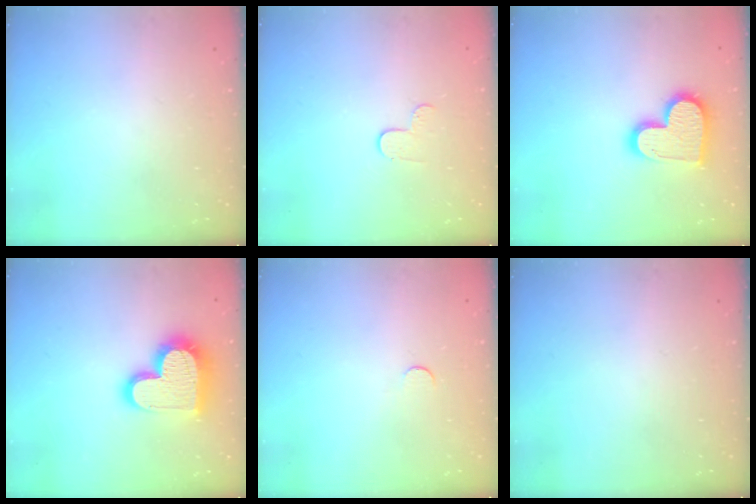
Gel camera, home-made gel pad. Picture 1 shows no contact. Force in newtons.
{"total": 4.9, "press": 4.9, "slide": 0.5}
{"total": 15.1, "press": 15.1, "slide": 1.1}
{"total": 18.6, "press": 18.5, "slide": 1.5}
{"total": 3.3, "press": 3.3, "slide": 0.3}
{"total": 0.0}